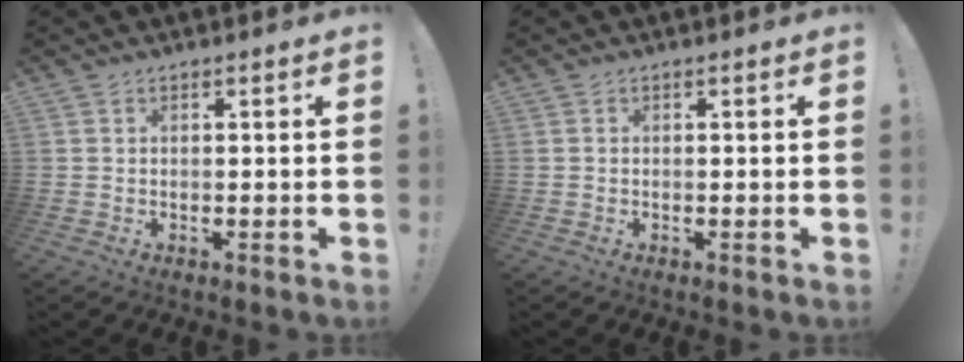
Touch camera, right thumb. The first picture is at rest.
{"total": 0.0}